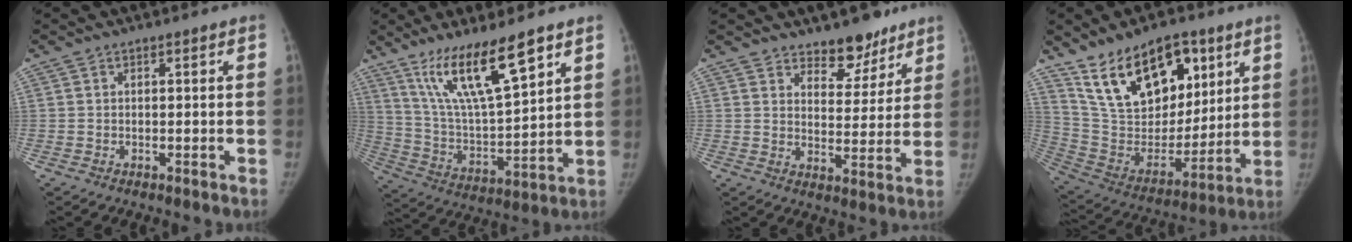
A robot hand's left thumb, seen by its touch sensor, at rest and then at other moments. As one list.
[{"total": 17.0, "force": [10.8, 3.7, 12.7], "torque": [-0.219, -0.056, 0.217]}, {"total": 9.1, "force": [7.1, 4.5, 3.4], "torque": [-0.008, -0.050, 0.112]}, {"total": 22.9, "force": [13.0, 12.6, 14.0], "torque": [-0.197, -0.048, 0.243]}]